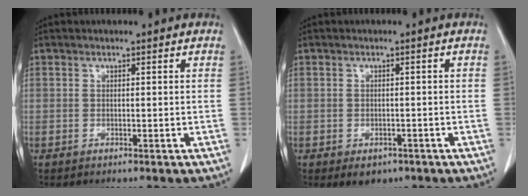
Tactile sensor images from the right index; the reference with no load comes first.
{"total": 3.0, "force": [-1.7, 2.0, 1.3], "torque": [-0.011, 0.000, -0.013]}